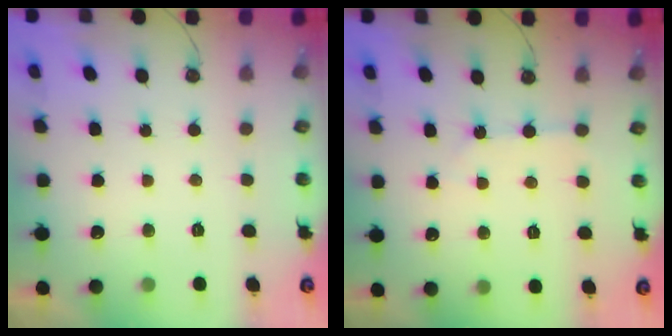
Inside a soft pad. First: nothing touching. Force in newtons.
{"total": 3.3, "press": 3.3, "slide": 0.6}